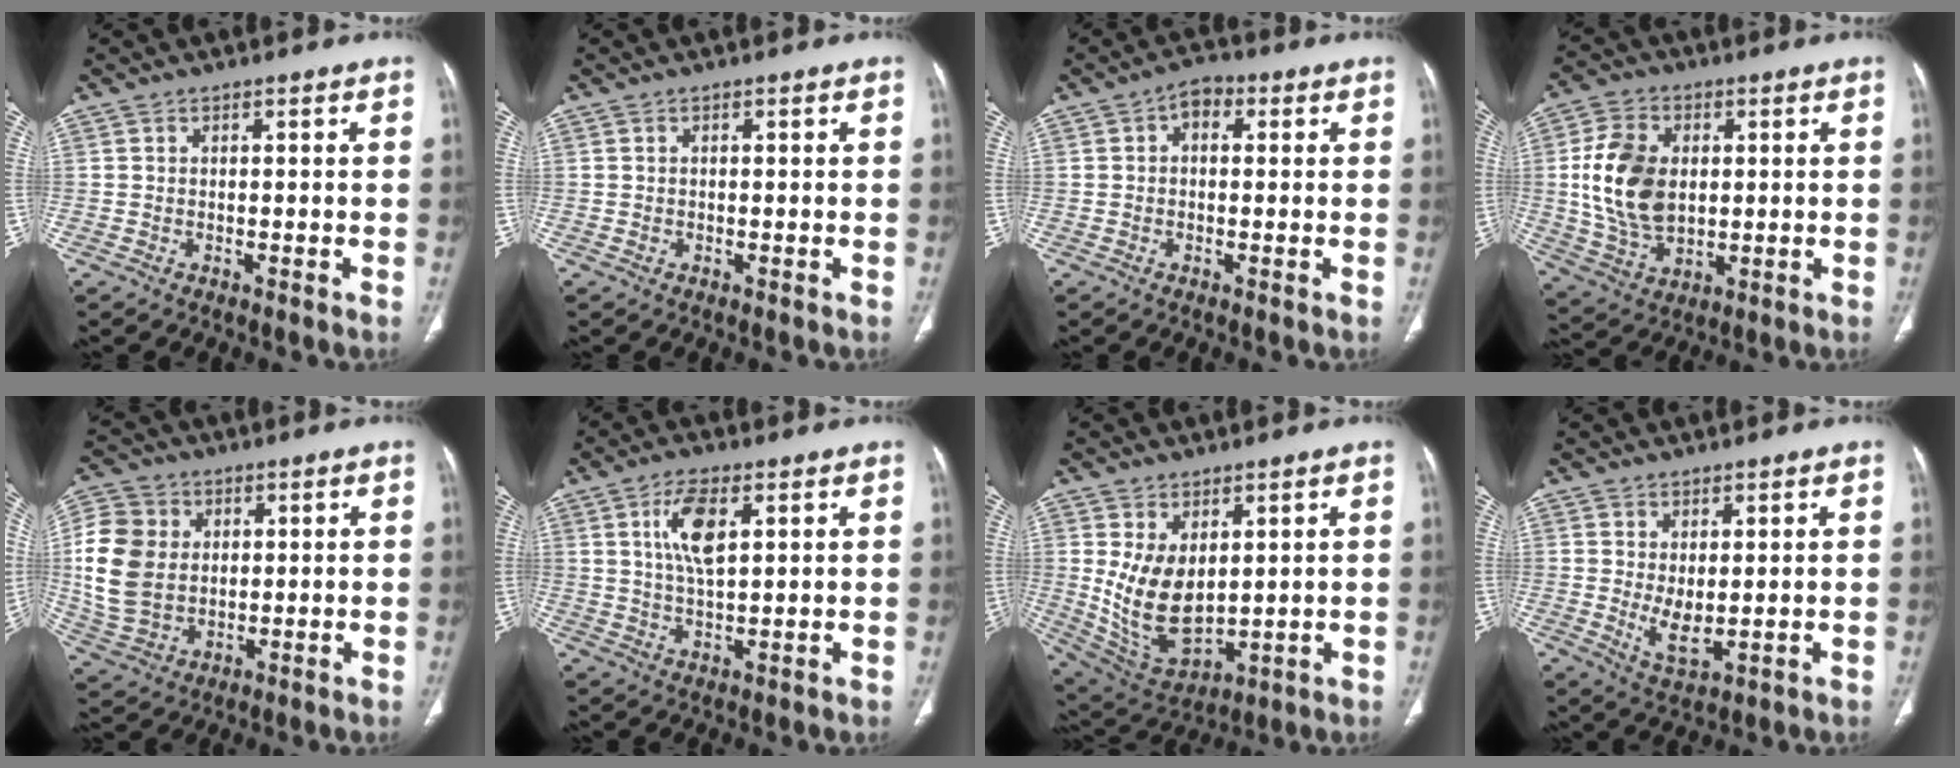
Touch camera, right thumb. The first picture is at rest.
{"total": 0.0}
{"total": 3.9, "force": [0.9, 2.6, 2.7], "torque": [-0.026, 0.012, 0.005]}
{"total": 14.4, "force": [1.5, 9.6, 10.5], "torque": [-0.188, -0.007, 0.034]}
{"total": 14.5, "force": [1.7, 11.5, 8.7], "torque": [-0.169, -0.001, 0.038]}
{"total": 7.6, "force": [2.7, 3.1, 6.4], "torque": [-0.120, -0.011, 0.053]}
{"total": 12.3, "force": [2.1, 7.5, 9.6], "torque": [-0.161, -0.021, 0.067]}
{"total": 4.9, "force": [0.4, 2.4, 4.2], "torque": [-0.070, -0.019, 0.020]}